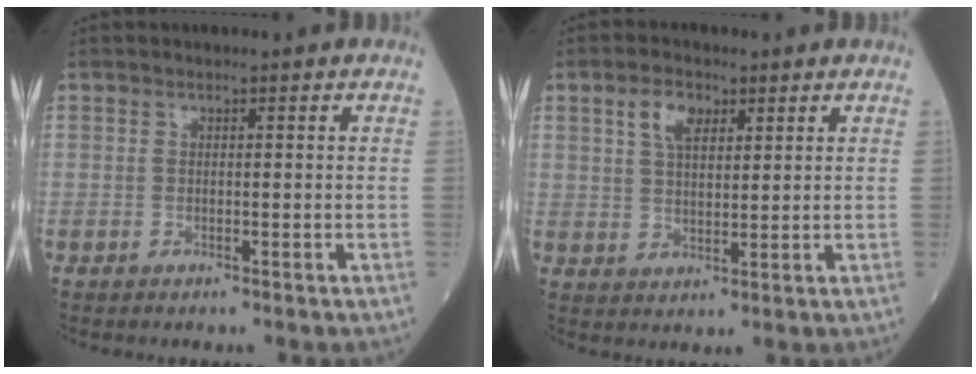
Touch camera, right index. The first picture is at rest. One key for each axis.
{"total": 5.0, "fx": 2.5, "fy": 2.7, "fz": 3.4, "tx": -0.066, "ty": 0.010, "tz": 0.048}